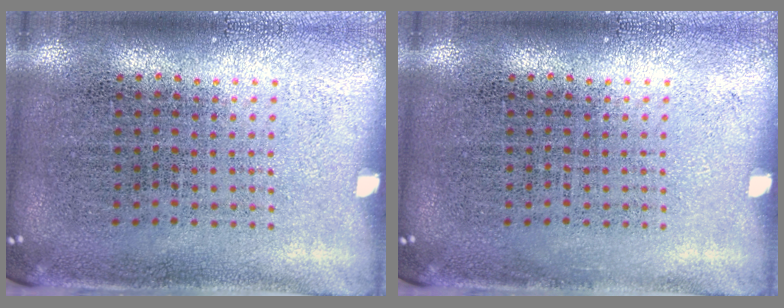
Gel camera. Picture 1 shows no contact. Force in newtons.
{"total": 0.0}